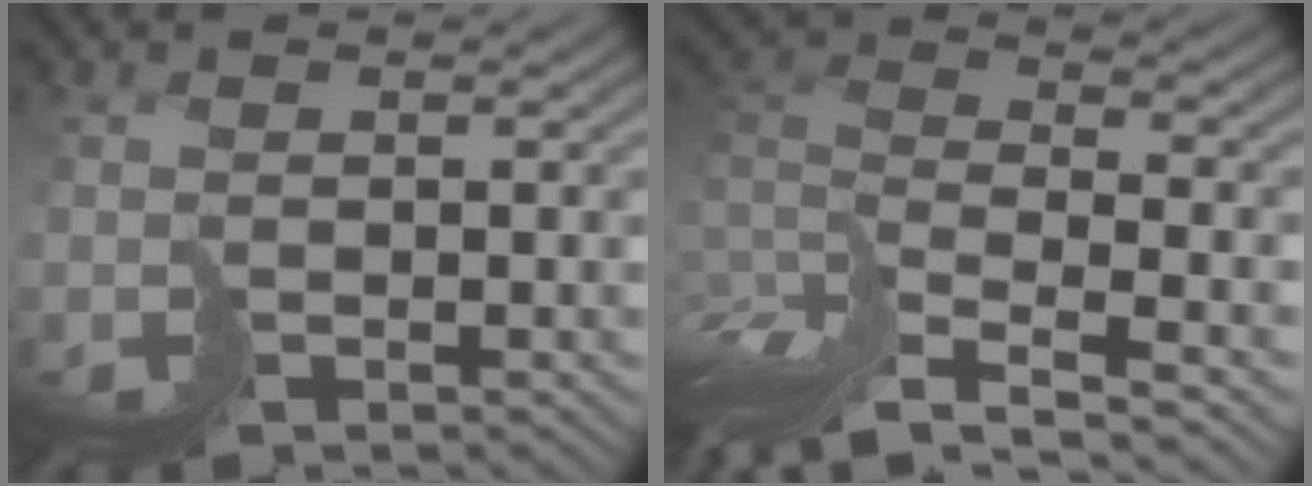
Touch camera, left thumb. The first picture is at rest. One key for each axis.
{"total": 10.9, "fx": -7.9, "fy": 2.7, "fz": 7.0, "tx": -0.160, "ty": 0.001, "tz": -0.153}